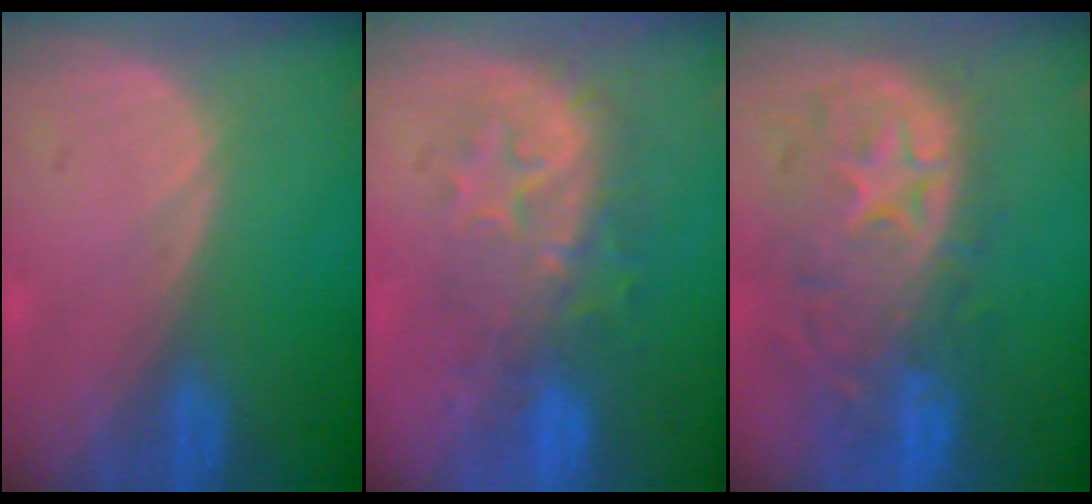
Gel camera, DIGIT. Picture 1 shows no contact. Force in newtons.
{"total": 8.3, "press": 8.2, "slide": 1.2}
{"total": 11.0, "press": 9.7, "slide": 5.1}